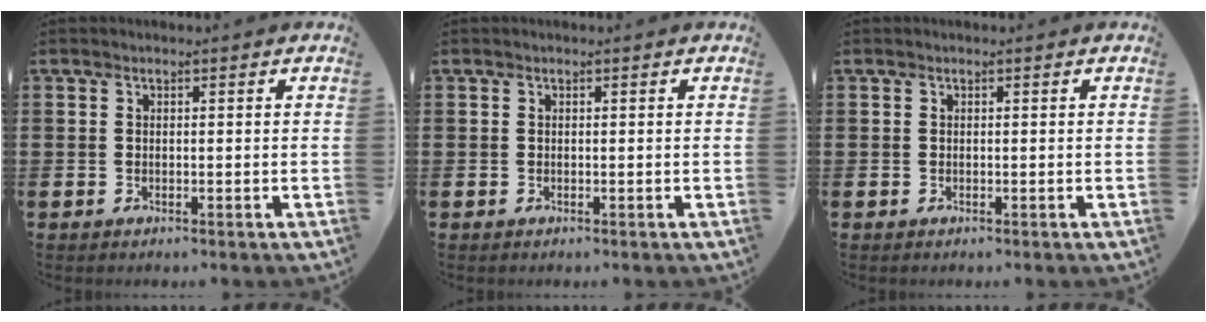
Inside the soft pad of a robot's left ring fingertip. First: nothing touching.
{"total": 0.0}
{"total": 0.0}